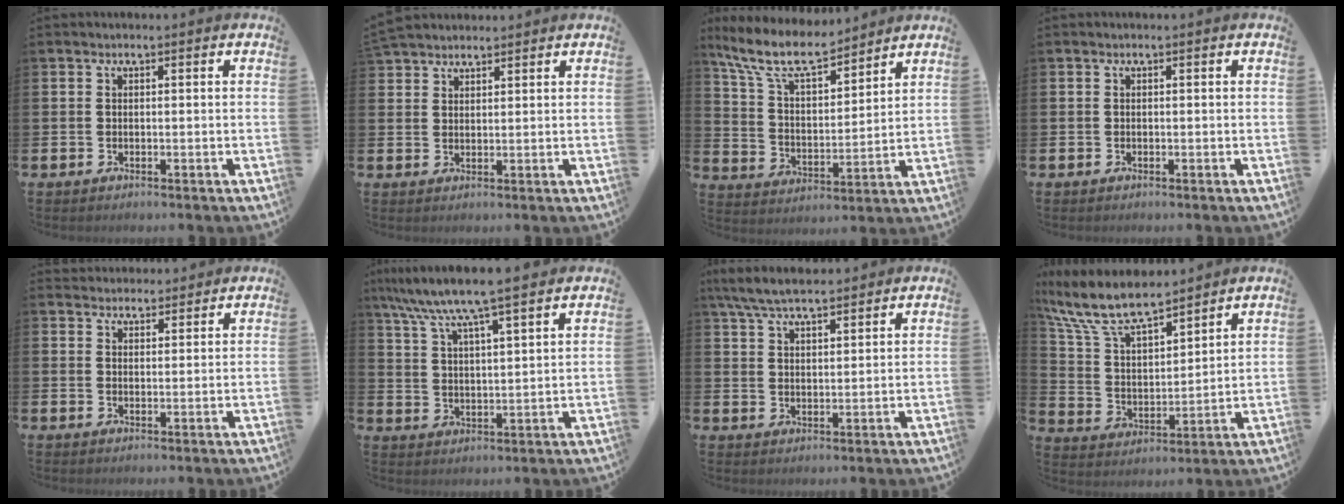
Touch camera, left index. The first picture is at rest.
{"total": 3.3, "force": [3.2, 0.8, 0.2], "torque": [-0.004, -0.011, 0.061]}
{"total": 9.8, "force": [8.5, 2.6, 4.1], "torque": [-0.112, -0.042, 0.151]}
{"total": 0.0}
{"total": 3.1, "force": [3.0, 0.9, -0.3], "torque": [0.006, -0.012, 0.054]}
{"total": 8.2, "force": [7.3, 0.0, 3.7], "torque": [-0.093, -0.033, 0.128]}
{"total": 6.3, "force": [5.8, 1.0, 2.2], "torque": [-0.059, -0.018, 0.106]}
{"total": 9.7, "force": [8.7, 2.4, 3.7], "torque": [-0.110, -0.046, 0.153]}